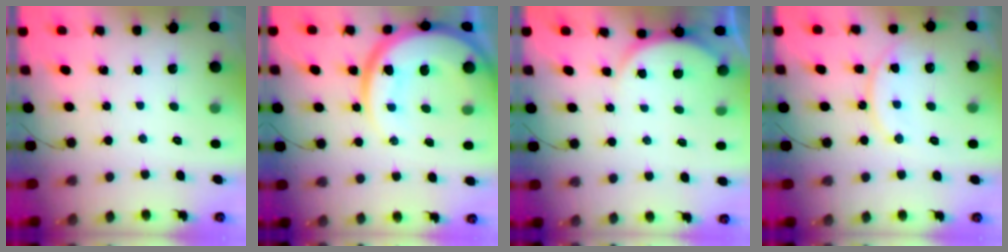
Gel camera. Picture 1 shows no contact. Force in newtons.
{"total": 18.8, "press": 18.6, "slide": 2.2}
{"total": 3.9, "press": 3.9, "slide": 0.5}
{"total": 13.1, "press": 13.1, "slide": 1.1}